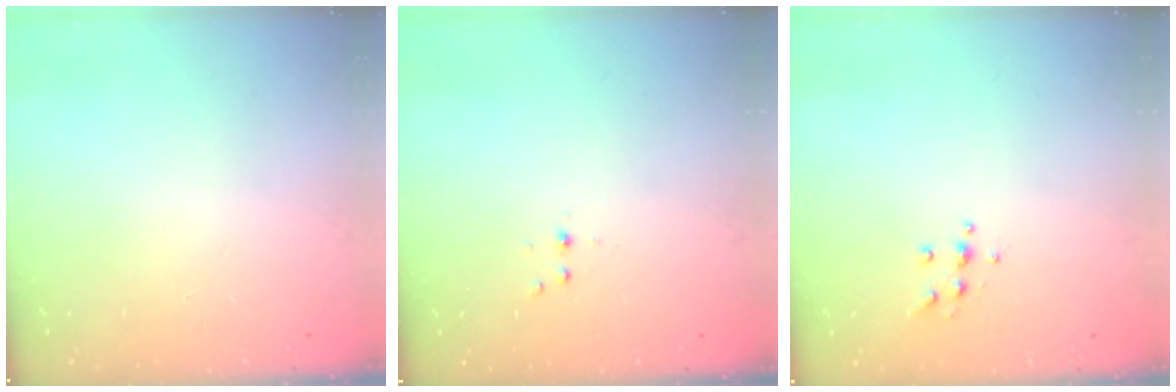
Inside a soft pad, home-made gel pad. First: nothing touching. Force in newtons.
{"total": 3.0, "press": 2.6, "slide": 1.5}
{"total": 5.7, "press": 5.7, "slide": 0.9}